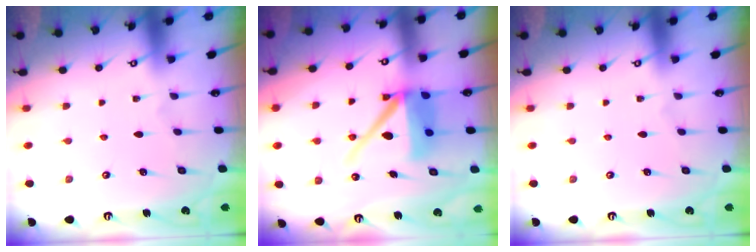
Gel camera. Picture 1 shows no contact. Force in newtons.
{"total": 12.3, "press": 12.2, "slide": 1.7}
{"total": 0.0}